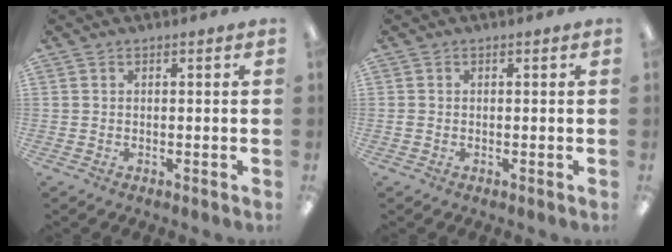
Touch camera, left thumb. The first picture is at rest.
{"total": 0.7, "force": [-0.2, 0.5, 0.4], "torque": [-0.007, 0.003, -0.004]}